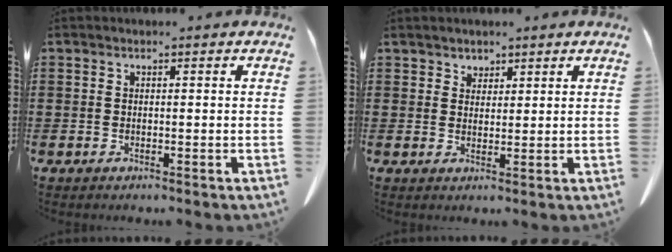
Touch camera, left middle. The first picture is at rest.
{"total": 2.0, "force": [1.7, 0.9, 0.0], "torque": [-0.006, 0.003, 0.034]}